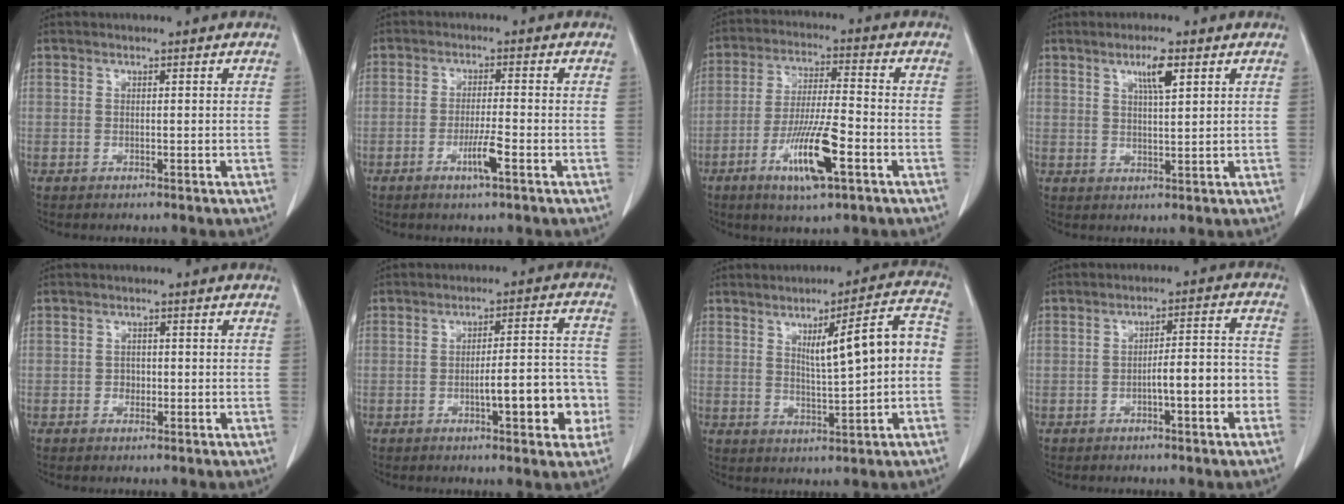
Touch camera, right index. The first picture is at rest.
{"total": 4.1, "force": [-1.9, 0.0, 3.6], "torque": [-0.068, -0.006, -0.036]}
{"total": 11.3, "force": [-4.9, 1.5, 10.1], "torque": [-0.190, -0.013, -0.086]}
{"total": 4.3, "force": [2.2, 0.5, 3.7], "torque": [-0.065, -0.001, 0.038]}
{"total": 1.2, "force": [-0.4, 1.0, 0.6], "torque": [-0.006, 0.006, -0.005]}
{"total": 9.6, "force": [-2.9, 2.3, 8.9], "torque": [-0.116, 0.023, -0.036]}
{"total": 10.2, "force": [0.8, 1.1, 10.1], "torque": [-0.144, 0.024, 0.017]}
{"total": 7.2, "force": [-2.6, 1.1, 6.6], "torque": [-0.097, 0.026, -0.034]}